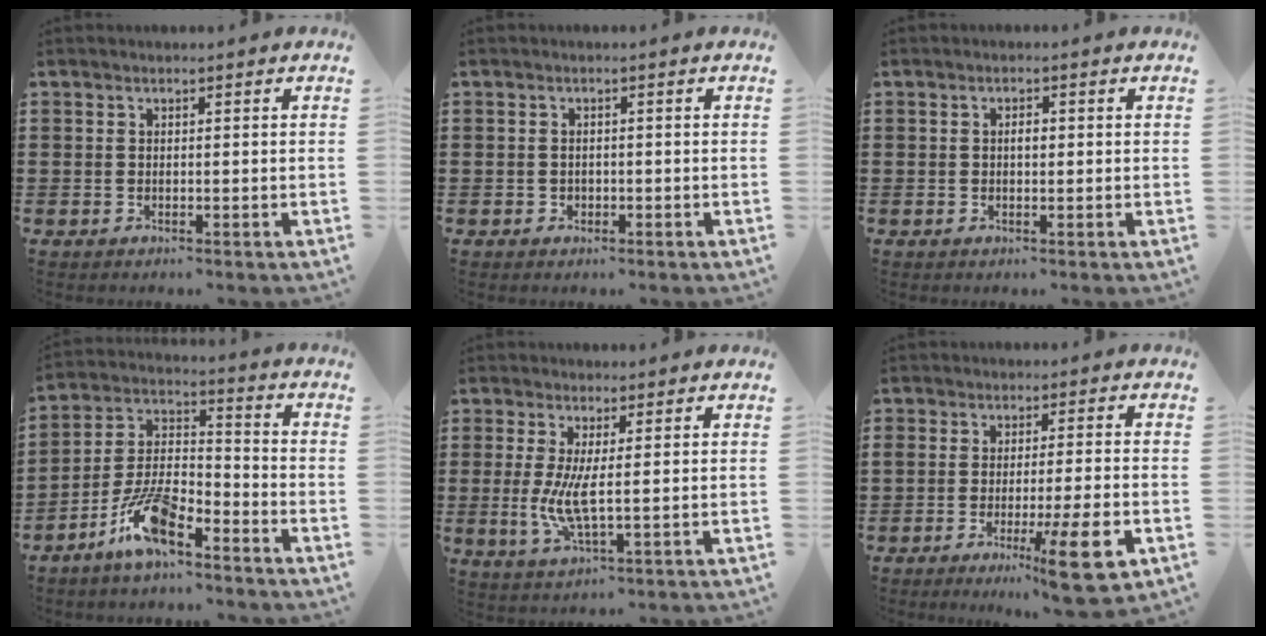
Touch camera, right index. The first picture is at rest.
{"total": 1.0, "force": [-0.5, 0.8, 0.1], "torque": [-0.005, 0.002, -0.011]}
{"total": 1.5, "force": [0.0, 0.6, 1.4], "torque": [-0.027, 0.004, -0.001]}
{"total": 10.9, "force": [-7.5, 3.5, 7.0], "torque": [-0.148, 0.012, -0.143]}
{"total": 6.2, "force": [0.2, 1.5, 6.1], "torque": [-0.124, -0.009, 0.001]}
{"total": 9.9, "force": [-4.7, 1.3, 8.6], "torque": [-0.132, 0.001, -0.073]}